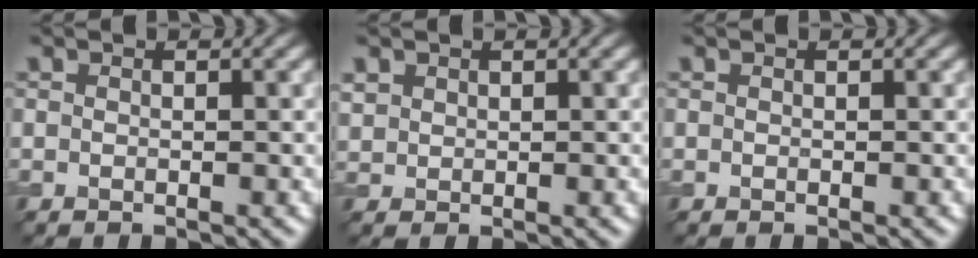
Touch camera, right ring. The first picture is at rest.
{"total": 1.1, "force": [0.7, 0.8, 0.1], "torque": [-0.006, 0.001, 0.018]}
{"total": 0.0}